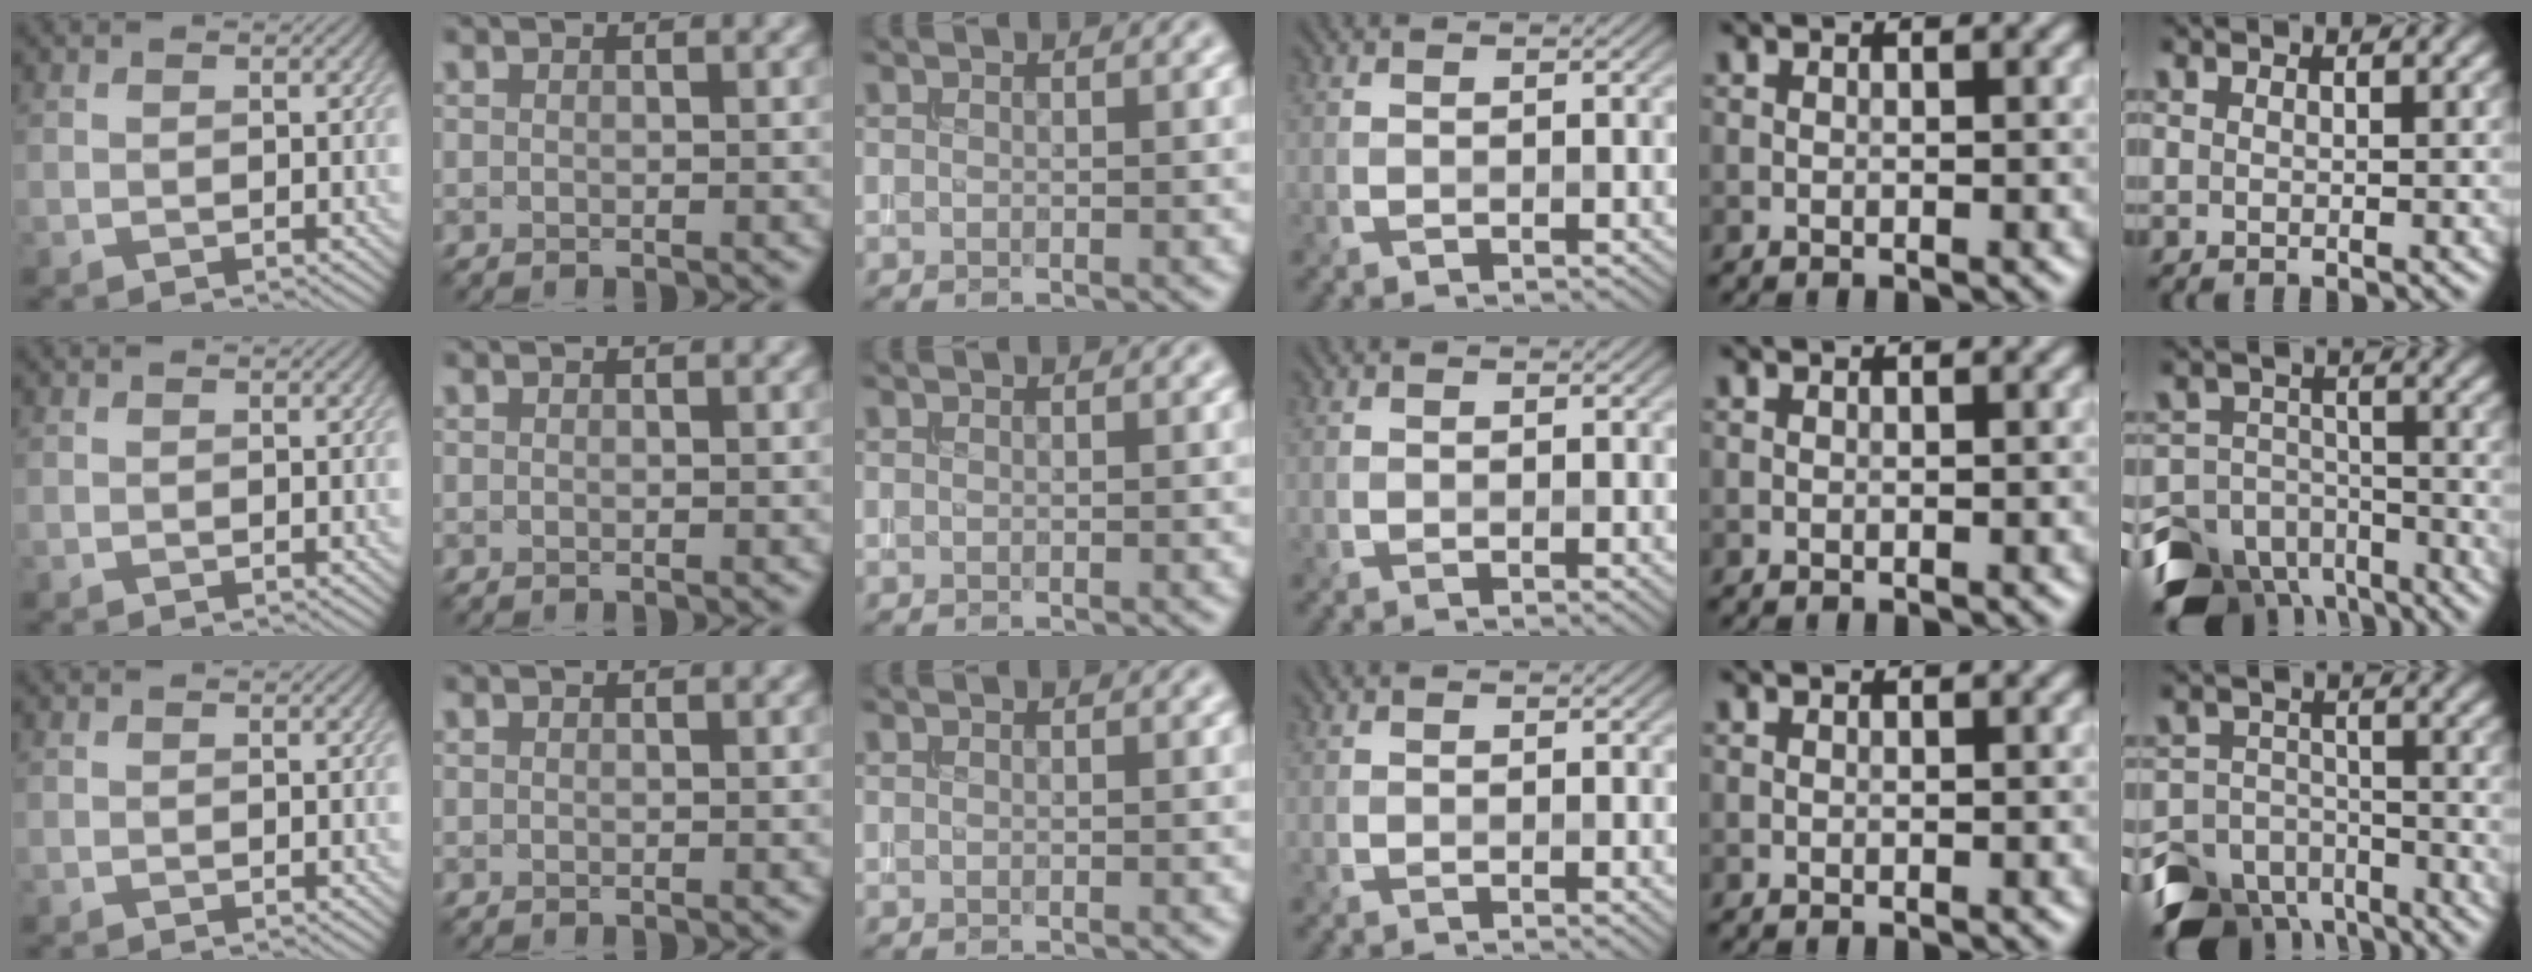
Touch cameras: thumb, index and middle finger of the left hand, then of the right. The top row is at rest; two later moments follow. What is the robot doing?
{"motion": "extract", "object": "bucket"}